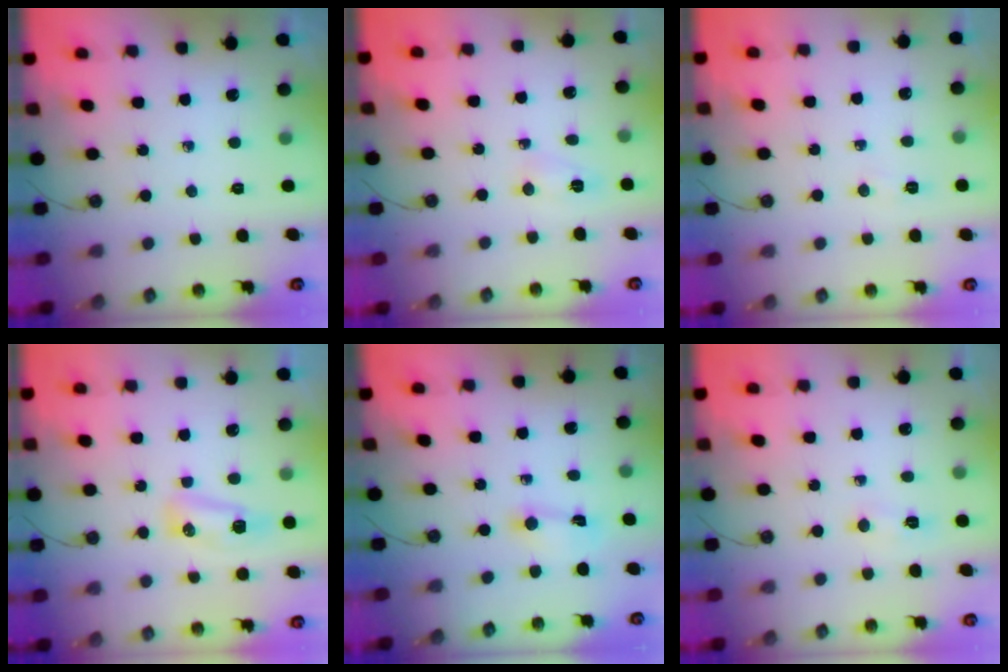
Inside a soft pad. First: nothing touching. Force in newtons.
{"total": 2.7, "press": 2.7, "slide": 0.4}
{"total": 4.0, "press": 4.0, "slide": 0.7}
{"total": 12.0, "press": 8.6, "slide": 8.3}
{"total": 1.6, "press": 1.6, "slide": 0.3}
{"total": 4.2, "press": 3.9, "slide": 1.3}